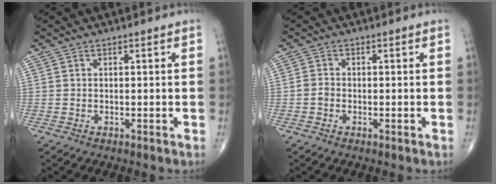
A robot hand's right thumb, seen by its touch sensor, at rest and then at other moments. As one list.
[{"total": 1.5, "force": [-0.5, 1.1, 0.8], "torque": [-0.012, 0.004, -0.012]}]